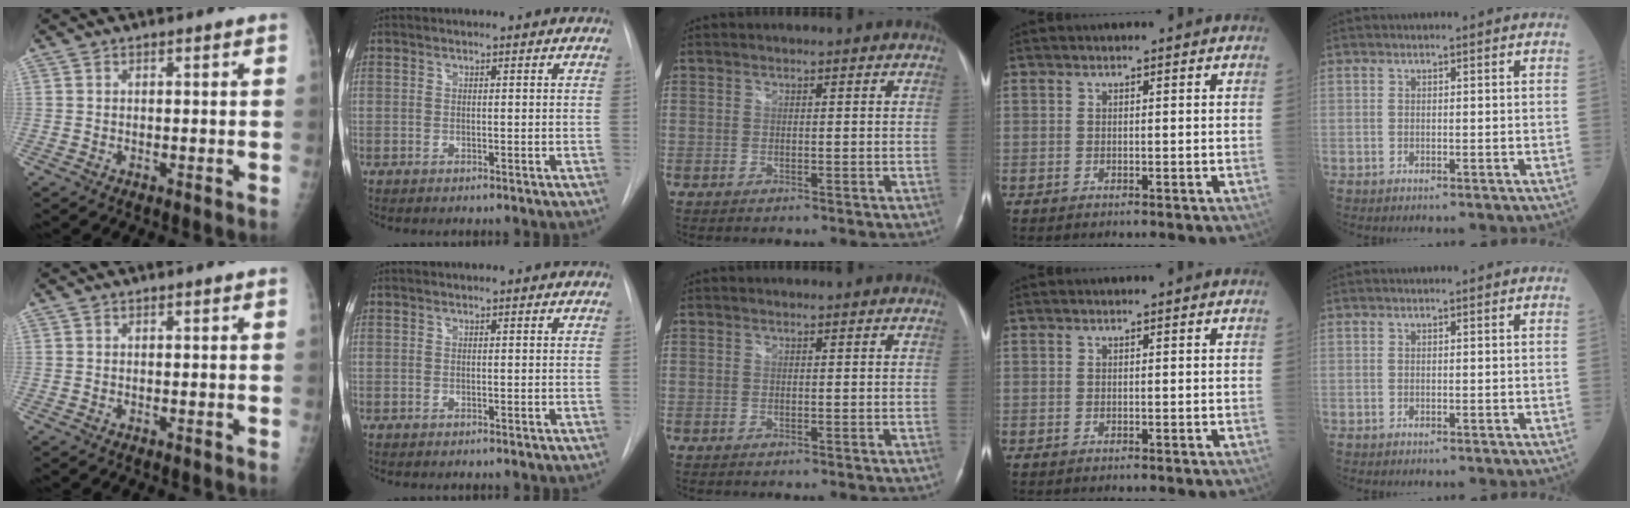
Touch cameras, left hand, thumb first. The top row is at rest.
{}